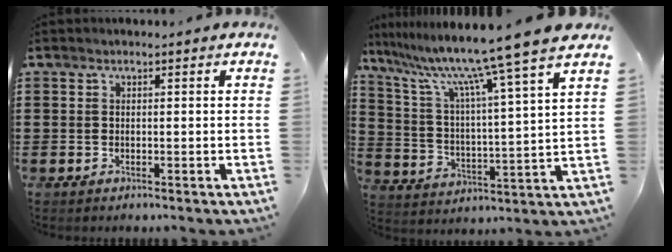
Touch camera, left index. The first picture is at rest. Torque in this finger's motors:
{"motor_torque": [1.65, 0.48, 1.05, 0.20]}